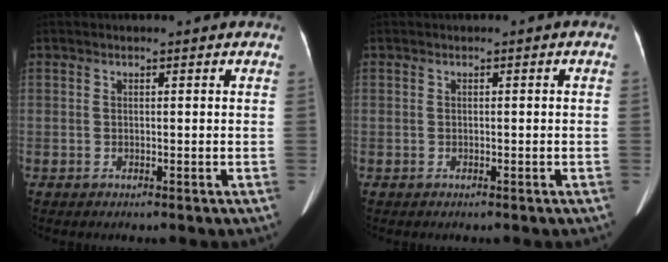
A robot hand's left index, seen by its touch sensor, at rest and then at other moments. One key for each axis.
{"total": 0.0}